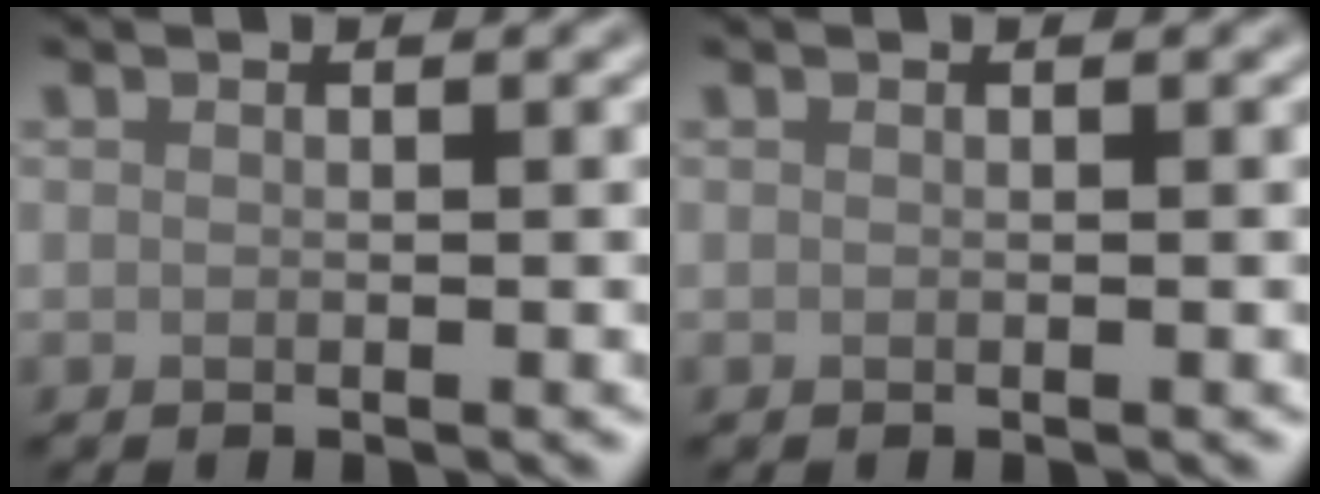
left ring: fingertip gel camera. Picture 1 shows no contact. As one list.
[{"total": 0.0}]